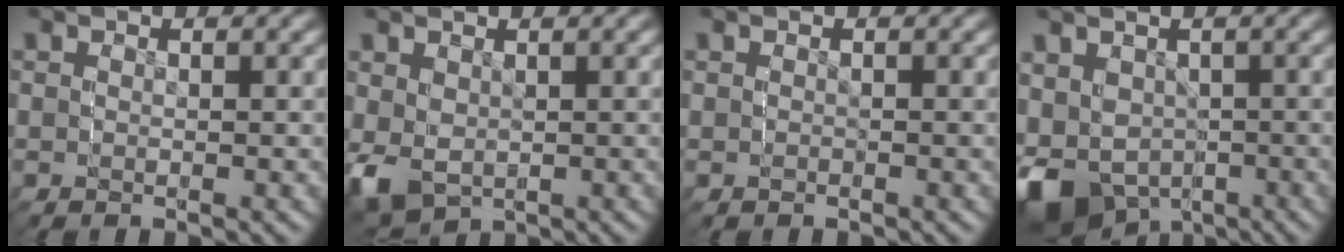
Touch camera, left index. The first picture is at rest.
{"total": 7.1, "force": [-1.8, 6.4, 2.4], "torque": [-0.079, -0.046, -0.008]}
{"total": 1.1, "force": [-0.2, 0.8, 0.7], "torque": [-0.019, -0.006, 0.001]}
{"total": 10.6, "force": [-4.7, 8.8, 3.6], "torque": [-0.107, -0.070, -0.053]}